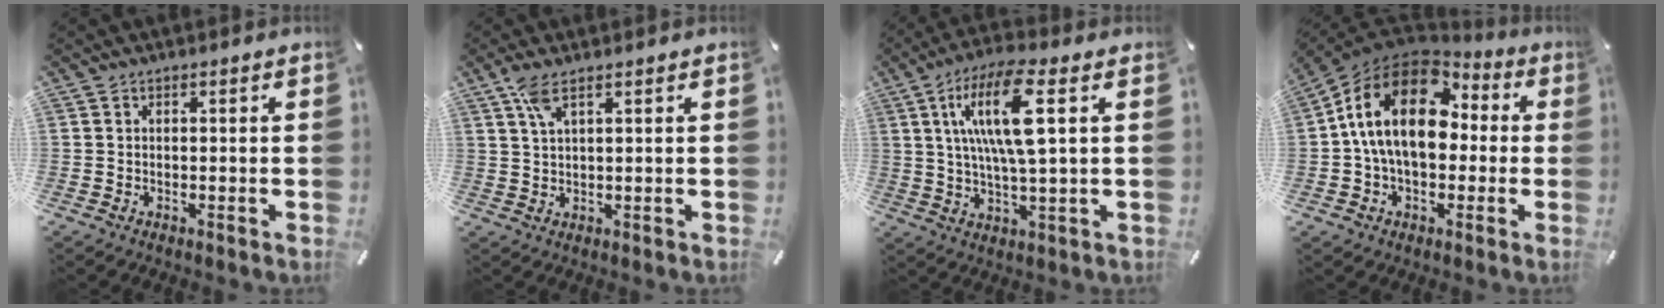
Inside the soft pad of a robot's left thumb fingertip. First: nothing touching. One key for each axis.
{"total": 4.3, "fx": 2.3, "fy": 1.1, "fz": 3.5, "tx": -0.076, "ty": 0.003, "tz": 0.041}
{"total": 14.3, "fx": 4.0, "fy": 3.2, "fz": 13.4, "tx": -0.273, "ty": 0.000, "tz": 0.062}
{"total": 18.7, "fx": 2.4, "fy": 12.7, "fz": 13.6, "tx": -0.276, "ty": 0.011, "tz": 0.037}